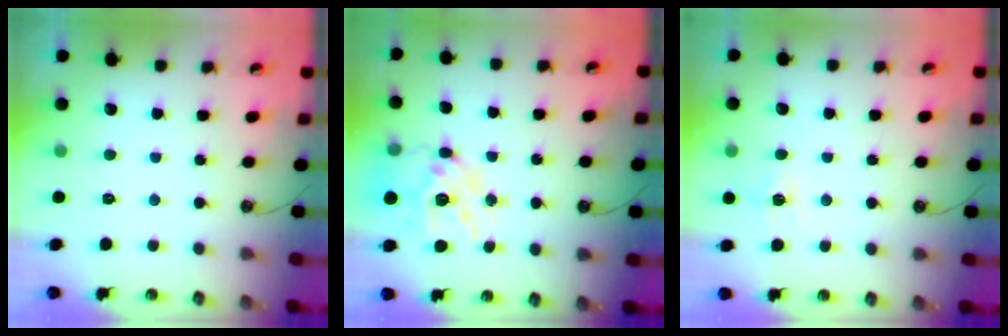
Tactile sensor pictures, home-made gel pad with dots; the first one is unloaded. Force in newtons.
{"total": 17.8, "press": 17.7, "slide": 1.7}
{"total": 5.8, "press": 5.8, "slide": 0.6}